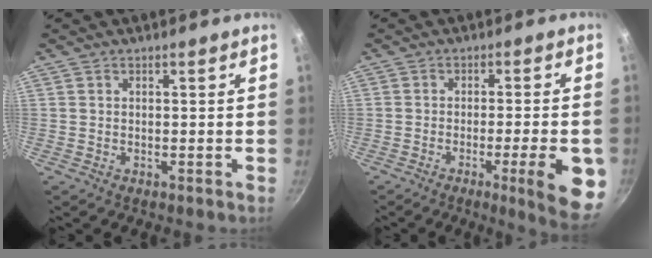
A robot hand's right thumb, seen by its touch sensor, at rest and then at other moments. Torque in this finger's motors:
{"motor_torque": [-0.13, 0.53, 0.00, -0.07, 0.06]}